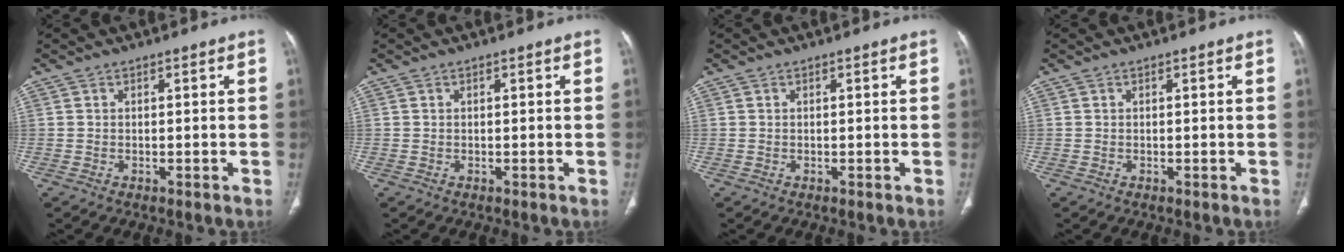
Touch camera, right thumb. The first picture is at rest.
{"total": 0.0}
{"total": 0.0}
{"total": 0.0}